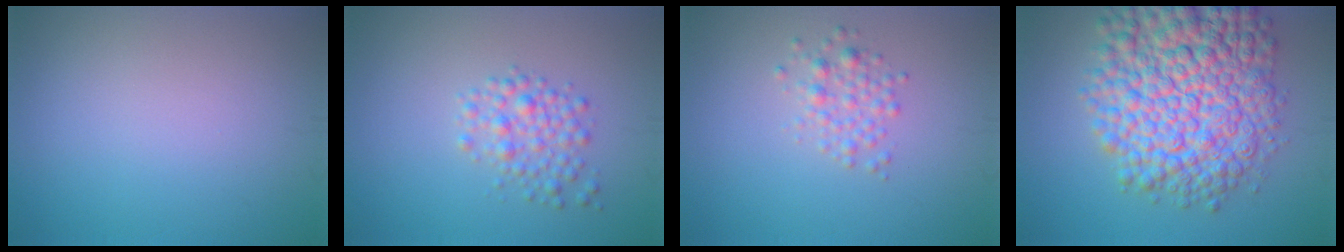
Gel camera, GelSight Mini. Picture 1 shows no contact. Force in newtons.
{"total": 2.6, "press": 2.6, "slide": 0.1}
{"total": 1.9, "press": 1.9, "slide": 0.1}
{"total": 12.4, "press": 12.4, "slide": 0.3}